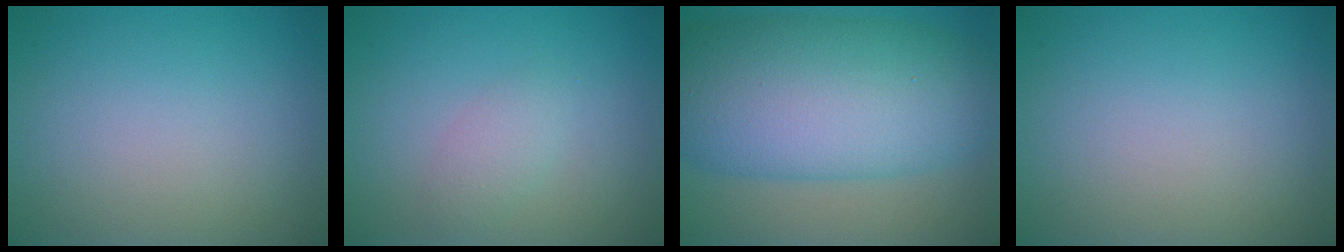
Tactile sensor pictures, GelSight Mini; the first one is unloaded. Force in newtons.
{"total": 1.7, "press": 1.7, "slide": 0.1}
{"total": 13.5, "press": 13.5, "slide": 0.3}
{"total": 0.0}